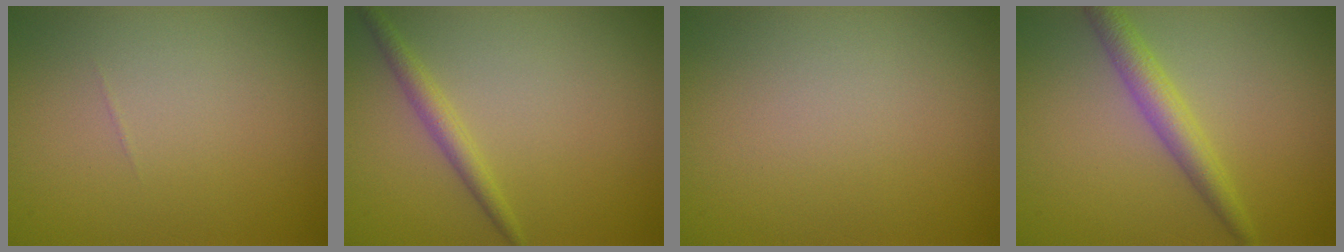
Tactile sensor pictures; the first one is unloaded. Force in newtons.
{"total": 1.8, "press": 1.8, "slide": 0.0}
{"total": 0.0}
{"total": 2.9, "press": 2.9, "slide": 0.0}